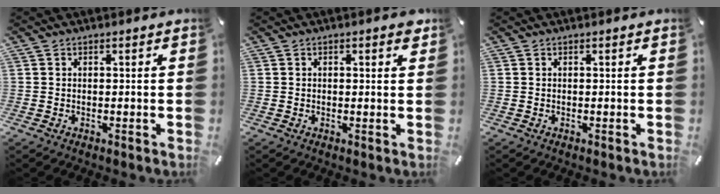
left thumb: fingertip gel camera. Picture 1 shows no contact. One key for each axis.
{"total": 1.2, "fx": 0.5, "fy": 0.6, "fz": 0.9, "tx": -0.009, "ty": 0.001, "tz": 0.006}
{"total": 0.0}